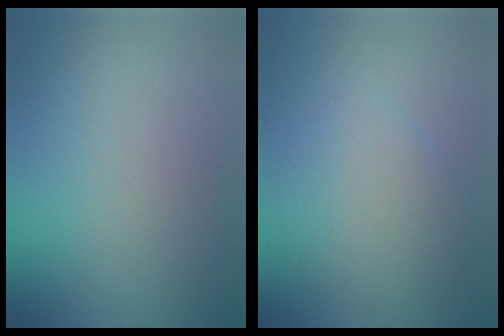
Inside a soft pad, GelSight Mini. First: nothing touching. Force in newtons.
{"total": 4.8, "press": 4.8, "slide": 0.2}